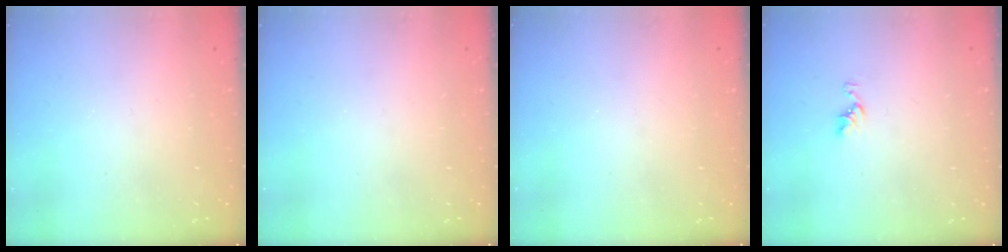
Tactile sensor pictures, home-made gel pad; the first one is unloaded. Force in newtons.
{"total": 0.0}
{"total": 0.0}
{"total": 3.9, "press": 3.9, "slide": 0.5}